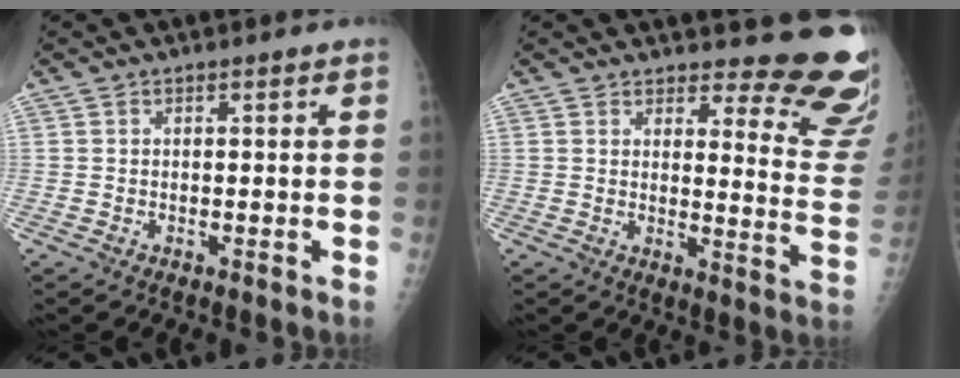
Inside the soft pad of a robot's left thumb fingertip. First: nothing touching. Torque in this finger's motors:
{"motor_torque": [0.11, 0.22, -0.04, -0.27, 0.05]}